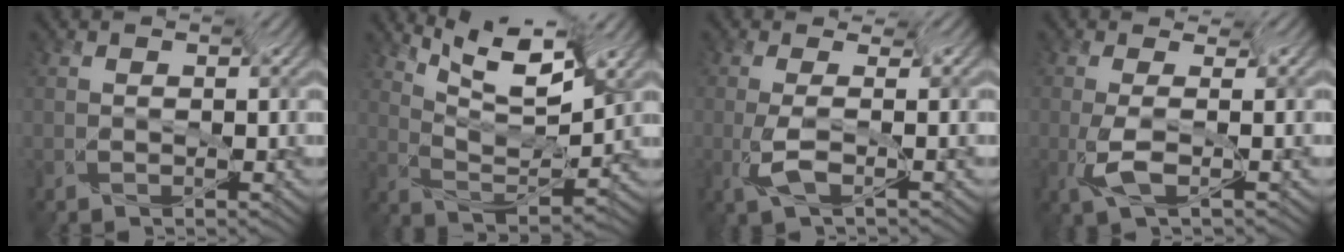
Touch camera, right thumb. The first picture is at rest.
{"total": 7.4, "force": [4.2, 0.8, 6.1], "torque": [-0.122, 0.011, 0.089]}
{"total": 2.6, "force": [-1.5, 0.7, 2.1], "torque": [-0.050, -0.005, -0.026]}
{"total": 3.3, "force": [-1.6, 1.2, 2.7], "torque": [-0.065, -0.005, -0.027]}